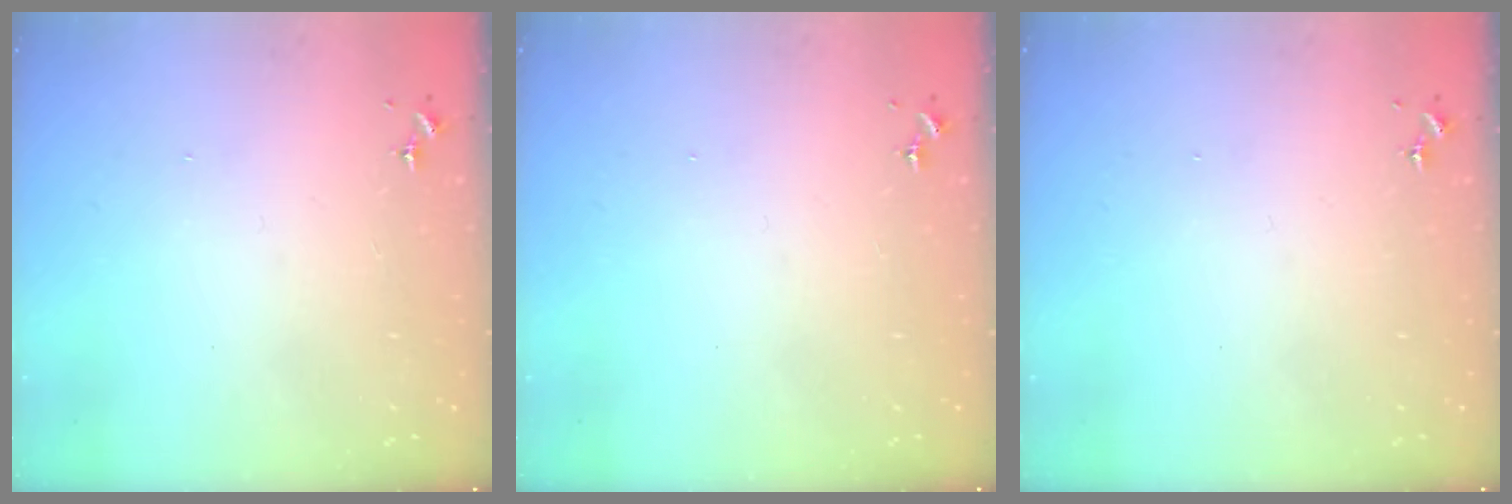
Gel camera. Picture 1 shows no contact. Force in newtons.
{"total": 0.0}
{"total": 0.0}